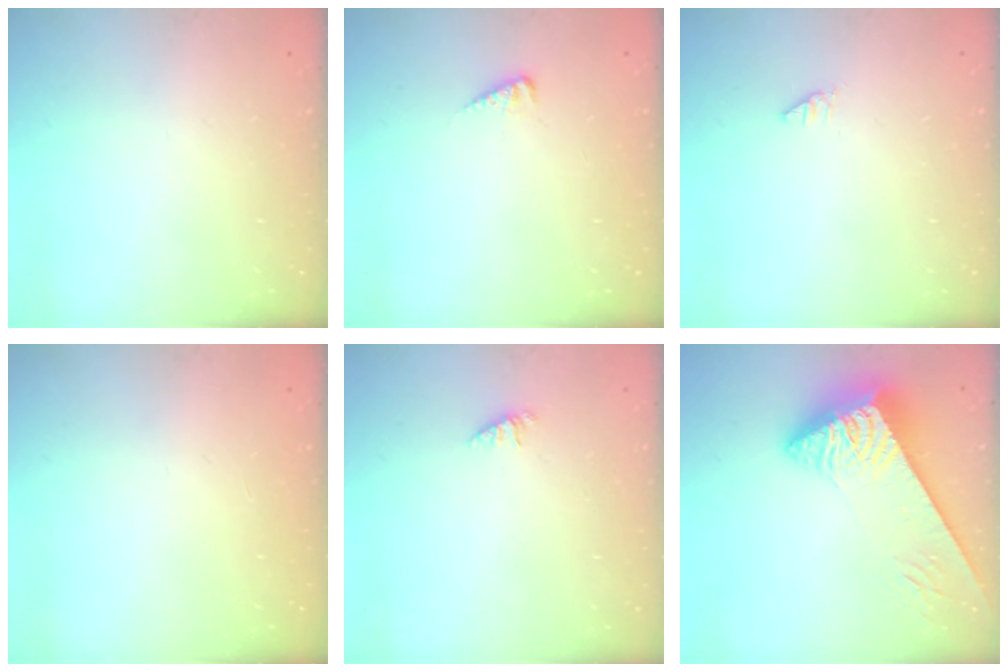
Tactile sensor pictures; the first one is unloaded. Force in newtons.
{"total": 2.7, "press": 2.7, "slide": 0.3}
{"total": 0.0}
{"total": 0.0}
{"total": 0.0}
{"total": 4.5, "press": 4.5, "slide": 0.5}